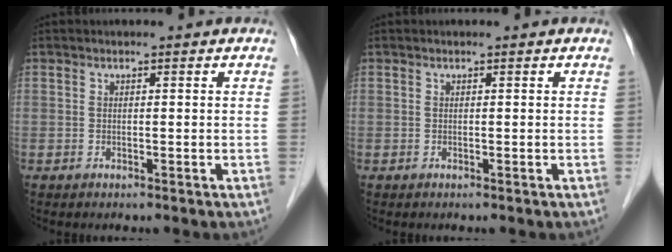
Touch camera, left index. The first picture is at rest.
{"total": 0.0}